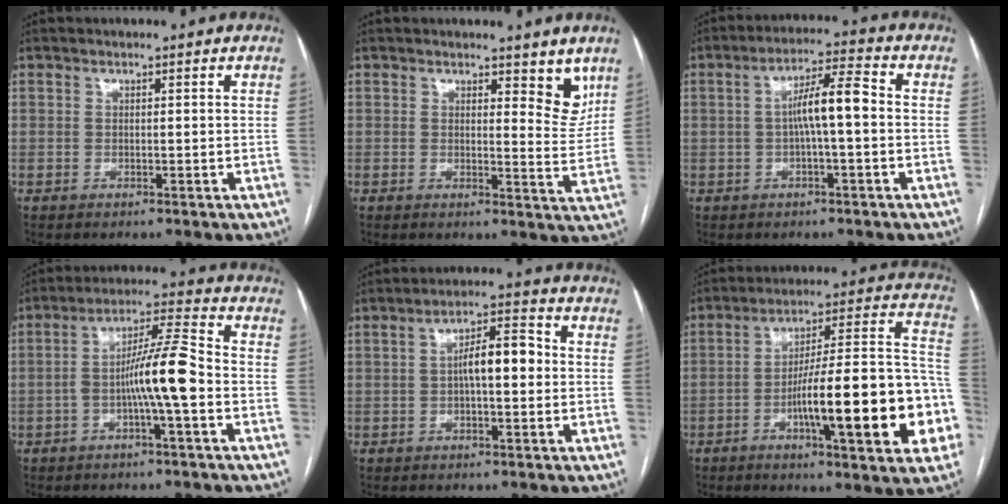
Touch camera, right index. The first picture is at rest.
{"total": 5.0, "force": [3.5, 1.7, 3.2], "torque": [-0.027, -0.021, 0.037]}
{"total": 7.0, "force": [-0.2, 0.7, 7.0], "torque": [-0.123, 0.021, -0.004]}
{"total": 9.6, "force": [-2.3, 0.5, 9.3], "torque": [-0.166, 0.021, -0.044]}
{"total": 6.8, "force": [-0.1, 2.0, 6.5], "torque": [-0.113, 0.027, -0.003]}
{"total": 23.8, "force": [-6.8, 3.4, 22.6], "torque": [-0.257, 0.022, -0.093]}